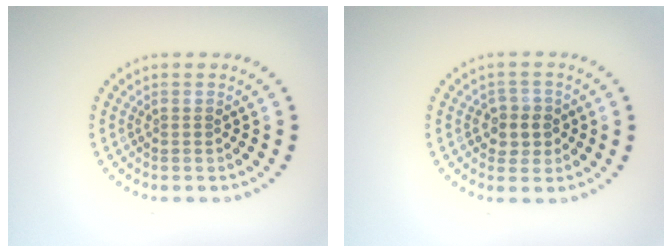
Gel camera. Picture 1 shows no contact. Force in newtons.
{"total": 2.6, "press": 2.4, "slide": 0.9}